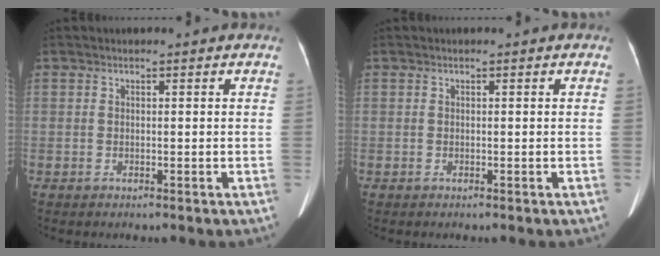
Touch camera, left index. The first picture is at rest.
{"total": 0.0}